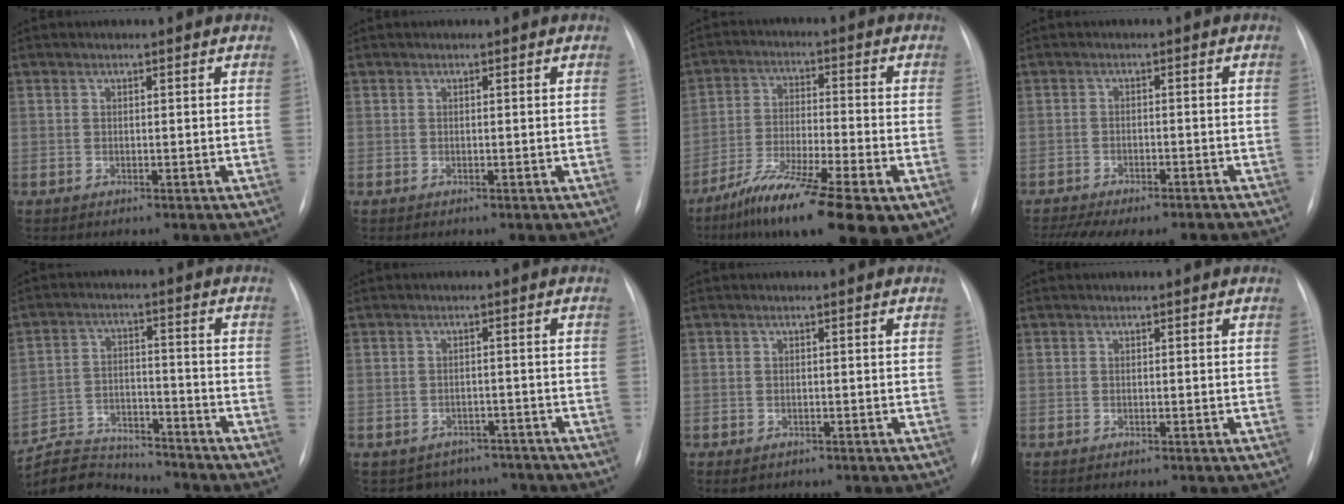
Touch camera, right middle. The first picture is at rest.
{"total": 0.0}
{"total": 16.4, "force": [-9.7, 3.0, 12.8], "torque": [-0.199, -0.031, -0.163]}
{"total": 13.4, "force": [-11.3, 3.9, 6.2], "torque": [-0.125, 0.000, -0.148]}
{"total": 11.7, "force": [-11.4, 2.2, 1.6], "torque": [-0.031, 0.023, -0.191]}
{"total": 6.6, "force": [-5.6, 3.5, -0.1], "torque": [0.011, 0.020, -0.066]}
{"total": 1.6, "force": [-1.0, 1.1, 0.5], "torque": [-0.010, 0.000, -0.008]}
{"total": 0.0}